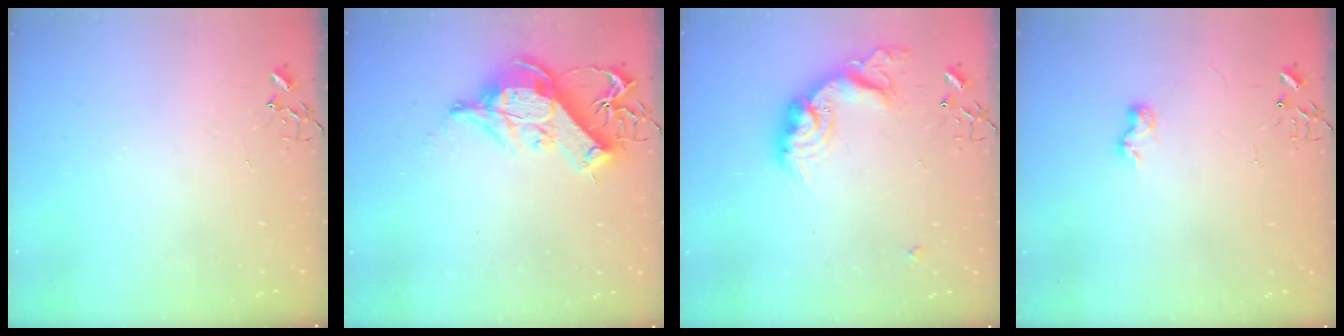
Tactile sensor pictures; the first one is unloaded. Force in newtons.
{"total": 13.7, "press": 13.5, "slide": 2.2}
{"total": 17.9, "press": 17.8, "slide": 1.1}
{"total": 6.4, "press": 6.4, "slide": 0.3}